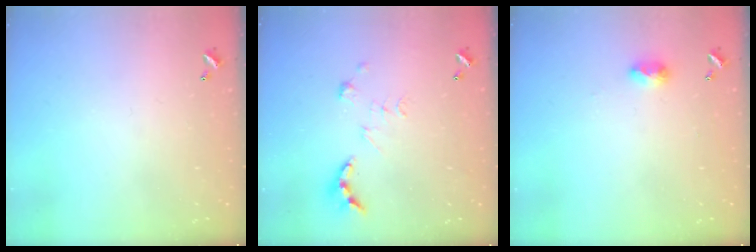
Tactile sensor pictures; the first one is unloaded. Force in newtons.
{"total": 4.7, "press": 4.7, "slide": 0.4}
{"total": 4.1, "press": 4.1, "slide": 0.5}